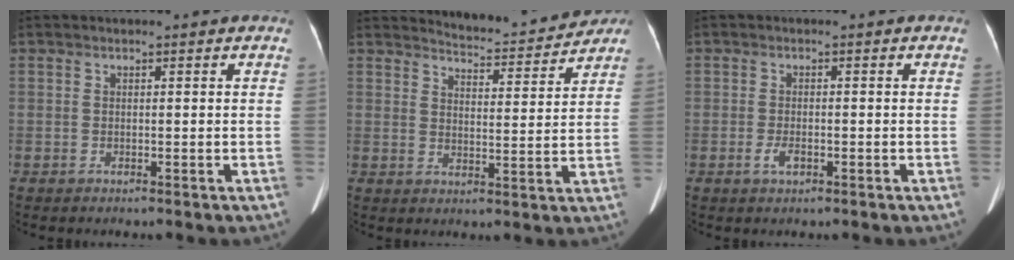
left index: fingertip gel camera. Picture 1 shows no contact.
{"total": 8.6, "force": [8.5, 0.7, 0.7], "torque": [-0.018, -0.003, 0.113]}
{"total": 1.8, "force": [-1.0, 0.7, 1.3], "torque": [-0.030, -0.008, -0.015]}